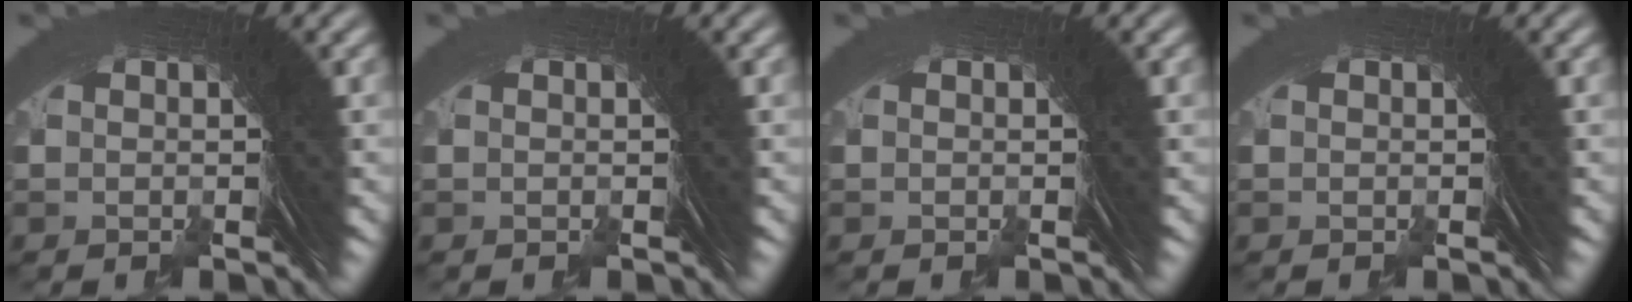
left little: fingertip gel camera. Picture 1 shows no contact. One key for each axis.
{"total": 0.0}
{"total": 0.0}
{"total": 0.0}